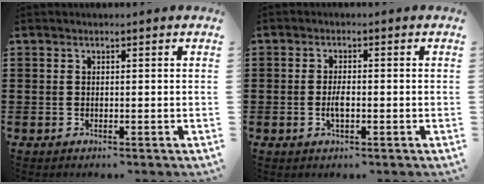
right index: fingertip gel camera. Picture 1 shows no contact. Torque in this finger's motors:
{"motor_torque": [1.88, 0.26, 0.33, 0.04]}